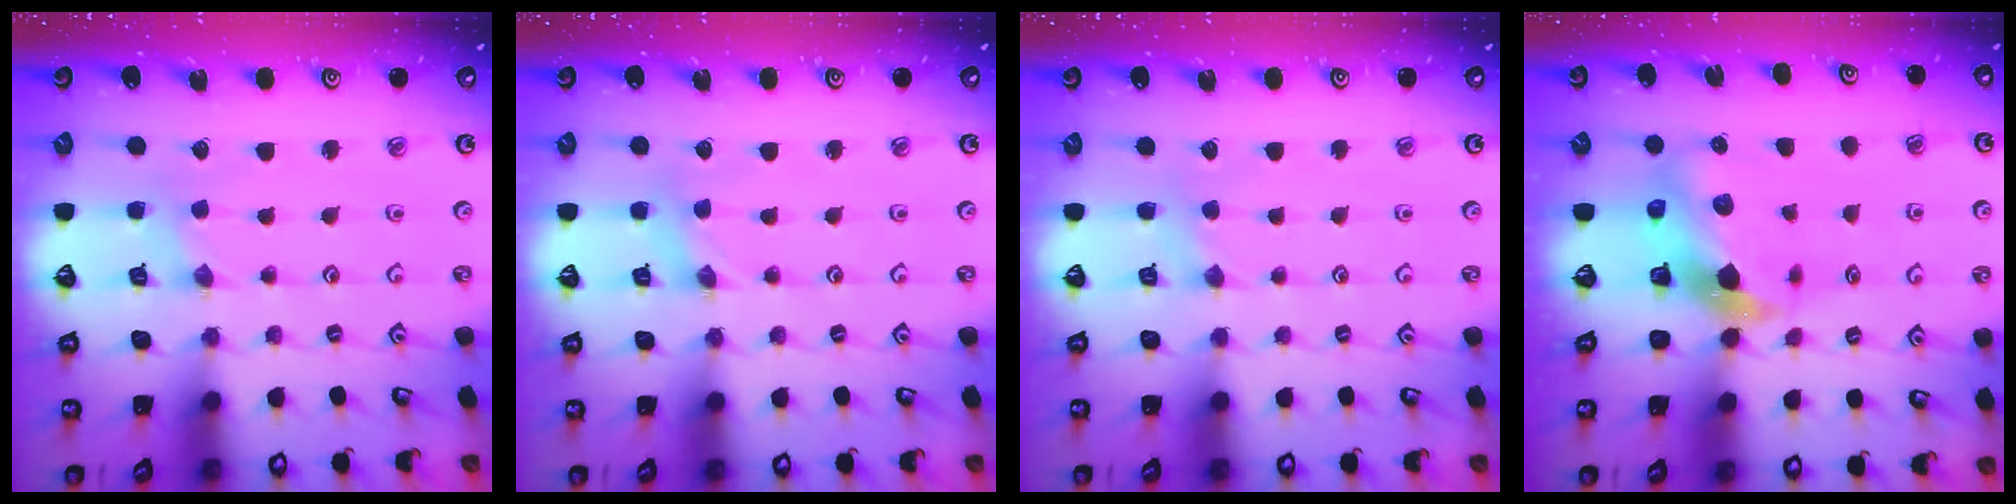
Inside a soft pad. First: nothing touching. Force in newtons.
{"total": 0.0}
{"total": 2.1, "press": 2.1, "slide": 0.5}
{"total": 8.9, "press": 8.8, "slide": 1.7}